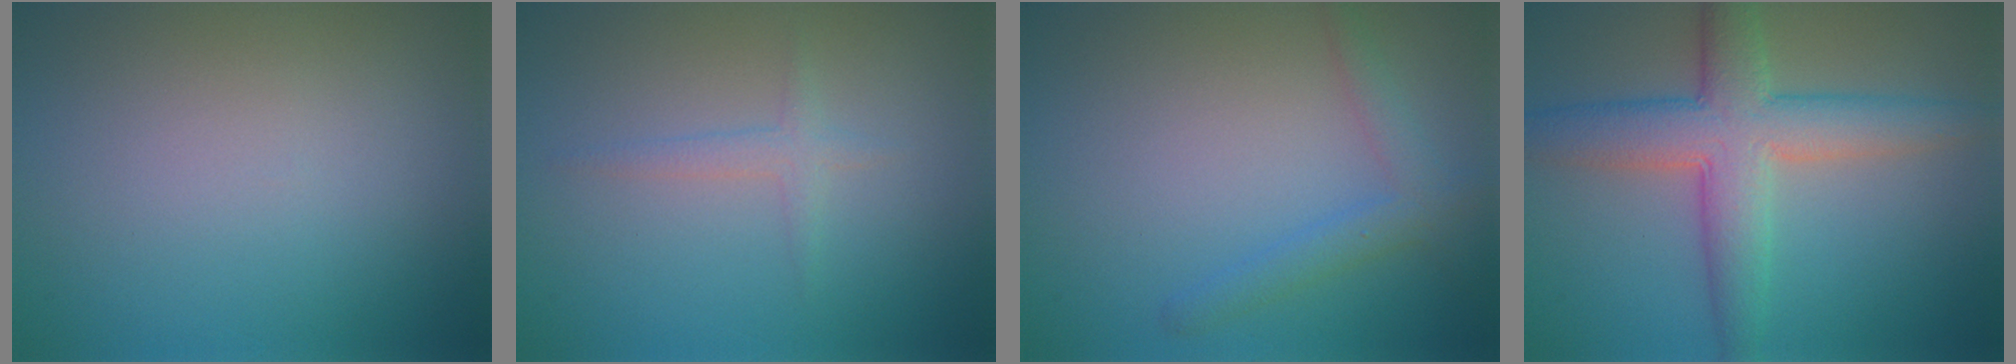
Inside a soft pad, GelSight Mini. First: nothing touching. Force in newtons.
{"total": 1.3, "press": 1.3, "slide": 0.1}
{"total": 2.4, "press": 2.4, "slide": 0.1}
{"total": 6.8, "press": 6.8, "slide": 0.1}